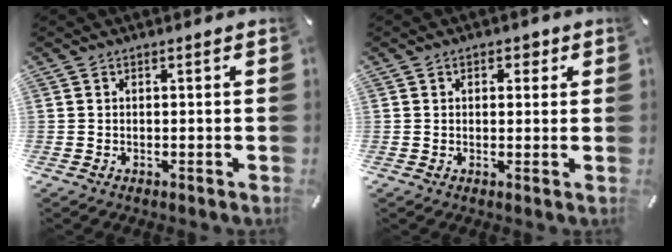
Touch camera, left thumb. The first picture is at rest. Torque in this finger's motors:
{"motor_torque": [-0.09, -0.31, 0.15, 0.16, -0.01]}